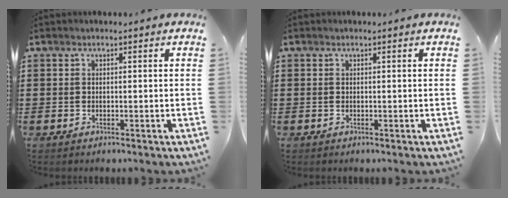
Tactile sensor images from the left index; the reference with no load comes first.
{"total": 0.0}